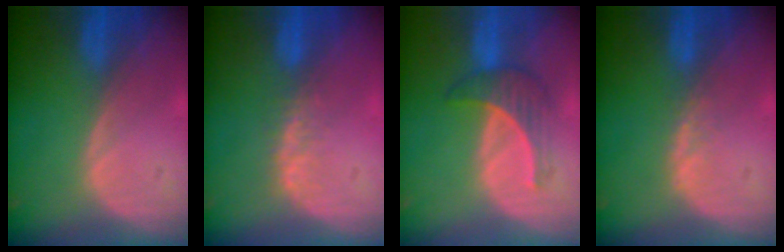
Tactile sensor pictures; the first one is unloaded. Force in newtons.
{"total": 2.8, "press": 2.4, "slide": 1.5}
{"total": 4.5, "press": 4.4, "slide": 0.8}
{"total": 1.0, "press": 1.0, "slide": 0.2}